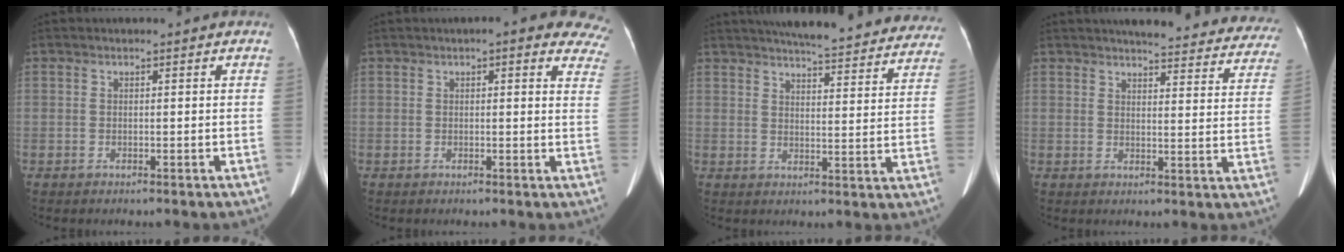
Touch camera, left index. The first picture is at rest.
{"total": 10.6, "force": [8.1, 2.9, 6.2], "torque": [-0.042, -0.003, 0.063]}
{"total": 26.7, "force": [24.1, 4.2, 10.7], "torque": [-0.151, -0.033, 0.283]}
{"total": 22.9, "force": [21.2, 4.3, 7.5], "torque": [-0.078, -0.052, 0.231]}